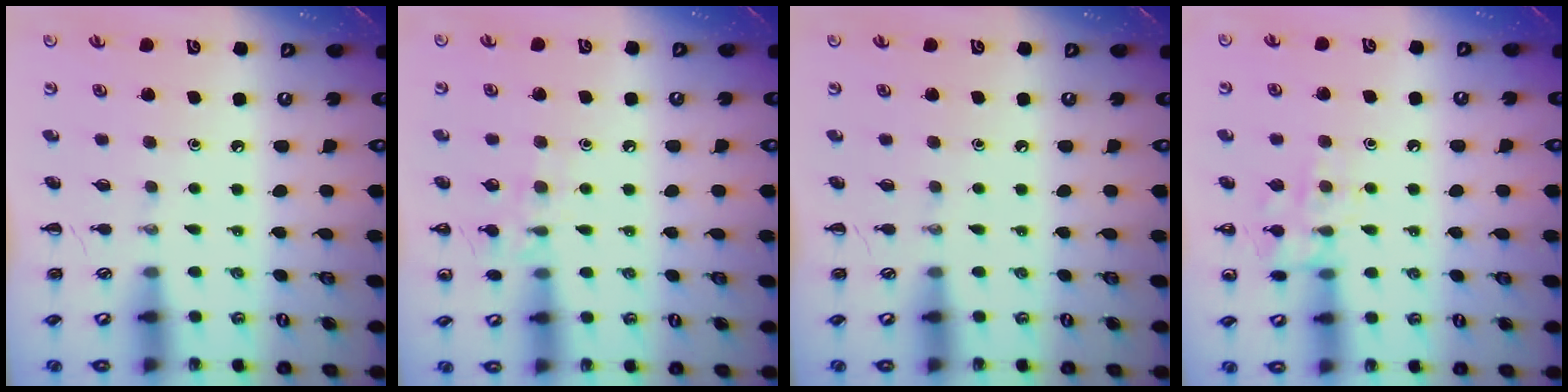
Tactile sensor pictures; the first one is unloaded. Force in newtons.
{"total": 8.3, "press": 8.0, "slide": 1.9}
{"total": 0.0}
{"total": 10.3, "press": 10.3, "slide": 0.9}